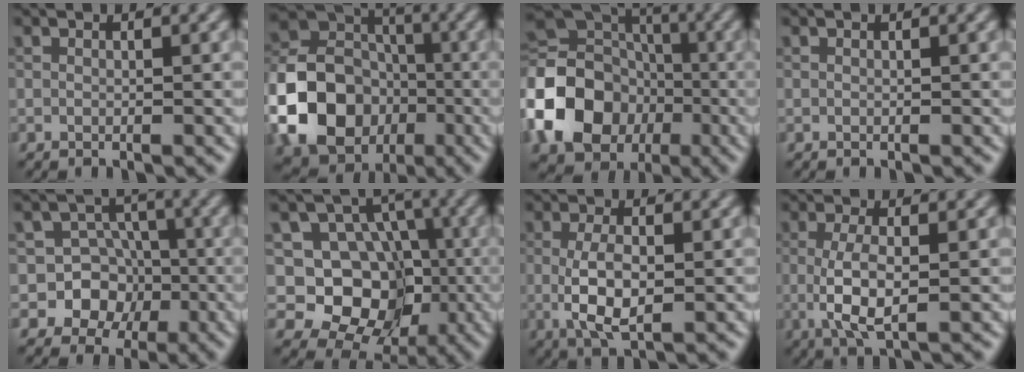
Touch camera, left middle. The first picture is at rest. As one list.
[{"total": 16.8, "force": [-5.3, 14.1, 7.5], "torque": [-0.156, -0.039, -0.117]}, {"total": 14.7, "force": [-4.2, 12.0, 7.5], "torque": [-0.174, -0.009, -0.099]}, {"total": 0.0}, {"total": 7.5, "force": [-2.4, 6.9, 1.7], "torque": [-0.004, 0.011, -0.068]}, {"total": 10.2, "force": [-1.3, 8.8, 4.9], "torque": [-0.059, -0.001, -0.054]}, {"total": 4.4, "force": [-0.2, 1.7, 4.0], "torque": [-0.088, -0.004, -0.005]}, {"total": 4.1, "force": [-0.3, 1.3, 3.9], "torque": [-0.085, -0.006, -0.006]}]